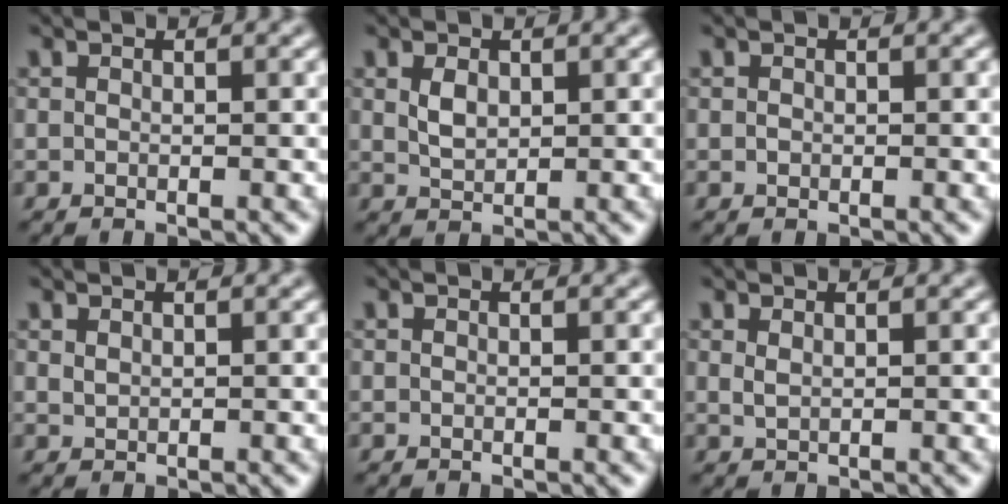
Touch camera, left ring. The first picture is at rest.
{"total": 1.7, "force": [0.6, 1.1, 1.2], "torque": [-0.027, -0.001, 0.015]}
{"total": 0.0}
{"total": 0.6, "force": [0.5, 0.2, 0.2], "torque": [-0.009, -0.001, 0.013]}
{"total": 0.0}
{"total": 0.7, "force": [0.5, 0.2, 0.5], "torque": [-0.014, -0.001, 0.011]}